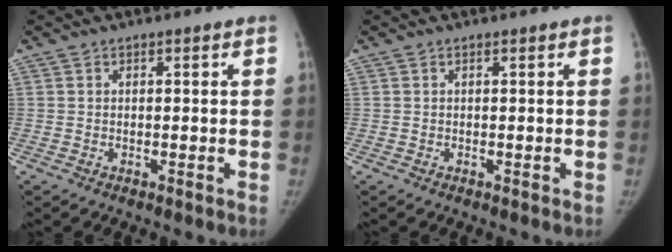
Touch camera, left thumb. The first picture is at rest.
{"total": 0.0}